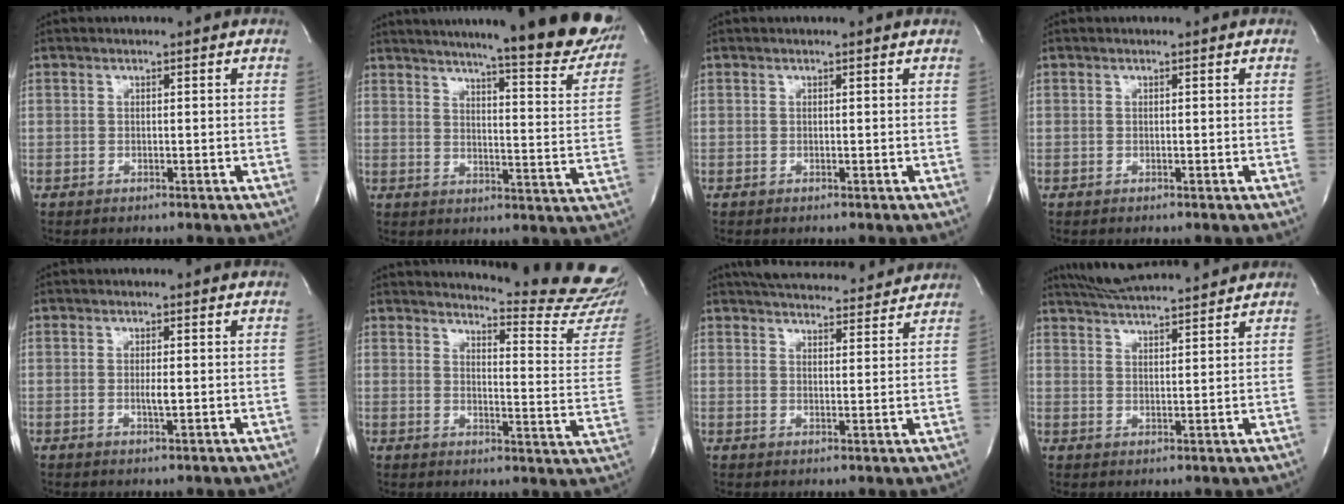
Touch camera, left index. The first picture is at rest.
{"total": 25.1, "force": [20.8, 2.6, 13.7], "torque": [-0.193, -0.053, 0.248]}
{"total": 0.0}
{"total": 0.0}
{"total": 1.6, "force": [-0.3, 0.2, 1.6], "torque": [-0.032, -0.006, -0.006]}
{"total": 19.3, "force": [18.6, -0.4, 4.9], "torque": [-0.071, -0.150, 0.203]}
{"total": 16.0, "force": [15.0, 3.0, 4.7], "torque": [-0.066, 0.024, 0.201]}
{"total": 12.9, "force": [11.9, 1.0, 5.0], "torque": [-0.094, 0.022, 0.182]}